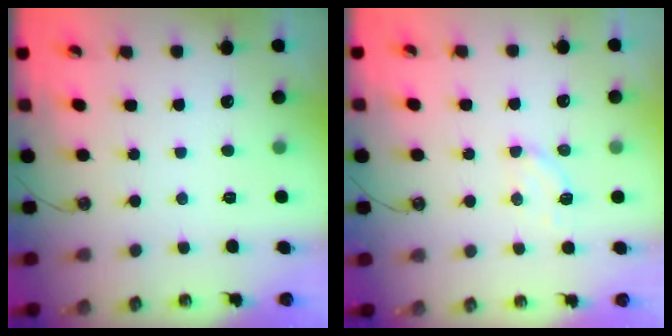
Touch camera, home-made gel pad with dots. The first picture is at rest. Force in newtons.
{"total": 3.6, "press": 3.6, "slide": 0.8}